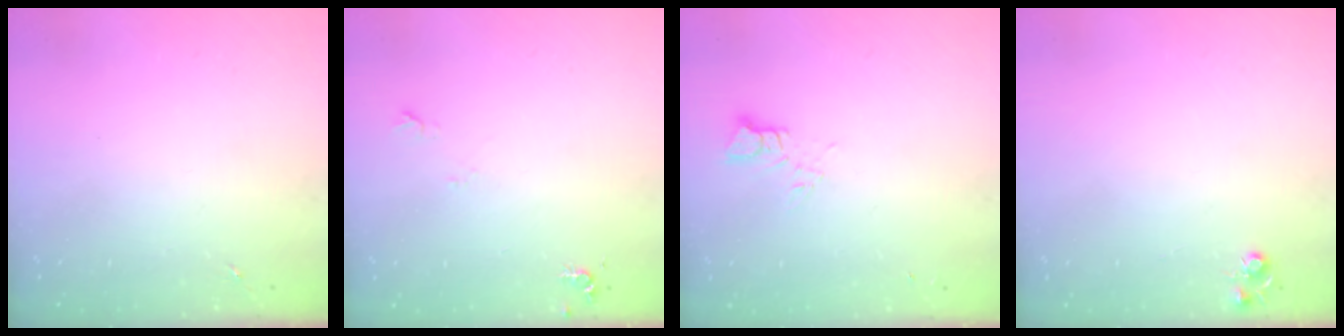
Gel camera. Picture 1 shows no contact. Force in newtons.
{"total": 5.5, "press": 5.5, "slide": 0.7}
{"total": 3.8, "press": 3.8, "slide": 0.3}
{"total": 5.1, "press": 5.0, "slide": 0.5}